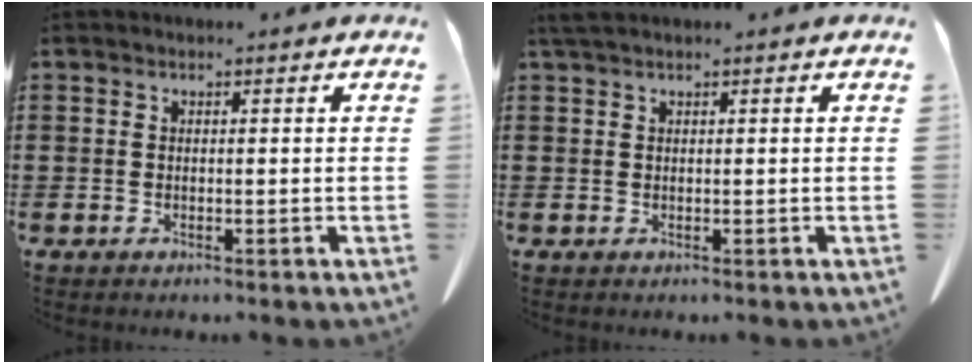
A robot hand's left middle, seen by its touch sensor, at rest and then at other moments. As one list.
[{"total": 1.0, "force": [0.7, 0.0, 0.7], "torque": [-0.016, -0.001, 0.014]}]